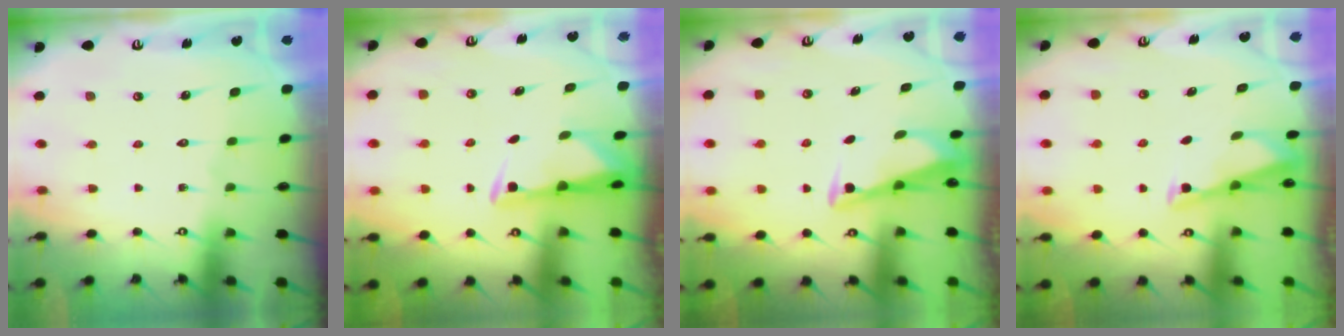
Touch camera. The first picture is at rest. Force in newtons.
{"total": 3.1, "press": 3.0, "slide": 0.5}
{"total": 3.3, "press": 3.3, "slide": 0.4}
{"total": 3.3, "press": 3.3, "slide": 0.3}